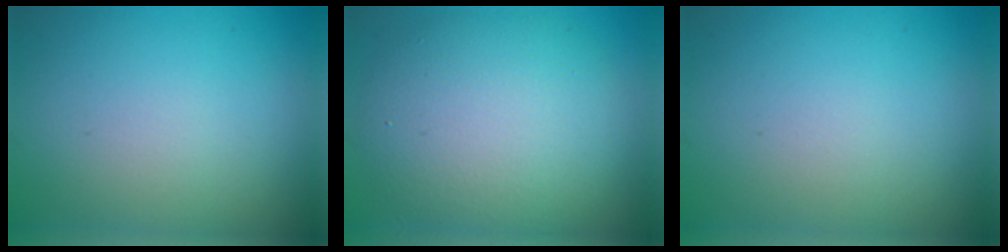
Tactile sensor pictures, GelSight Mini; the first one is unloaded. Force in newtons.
{"total": 8.2, "press": 8.2, "slide": 0.5}
{"total": 0.0}